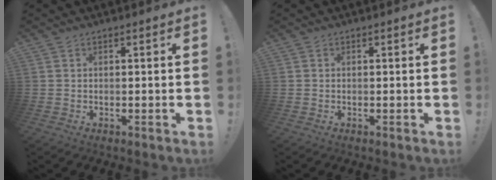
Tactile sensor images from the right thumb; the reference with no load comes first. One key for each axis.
{"total": 0.0}